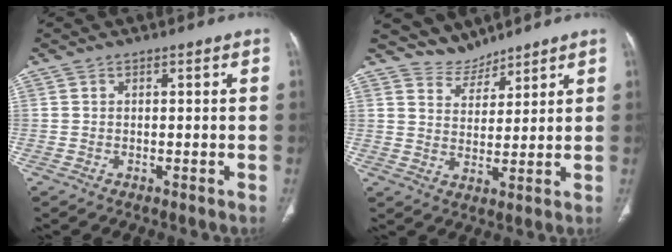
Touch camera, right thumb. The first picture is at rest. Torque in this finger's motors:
{"motor_torque": [-1.95, 1.77, -0.41, 0.66, 0.02]}